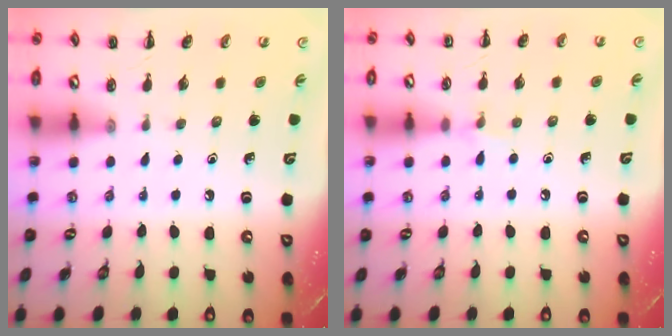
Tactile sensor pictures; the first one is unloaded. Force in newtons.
{"total": 3.7, "press": 3.4, "slide": 1.4}